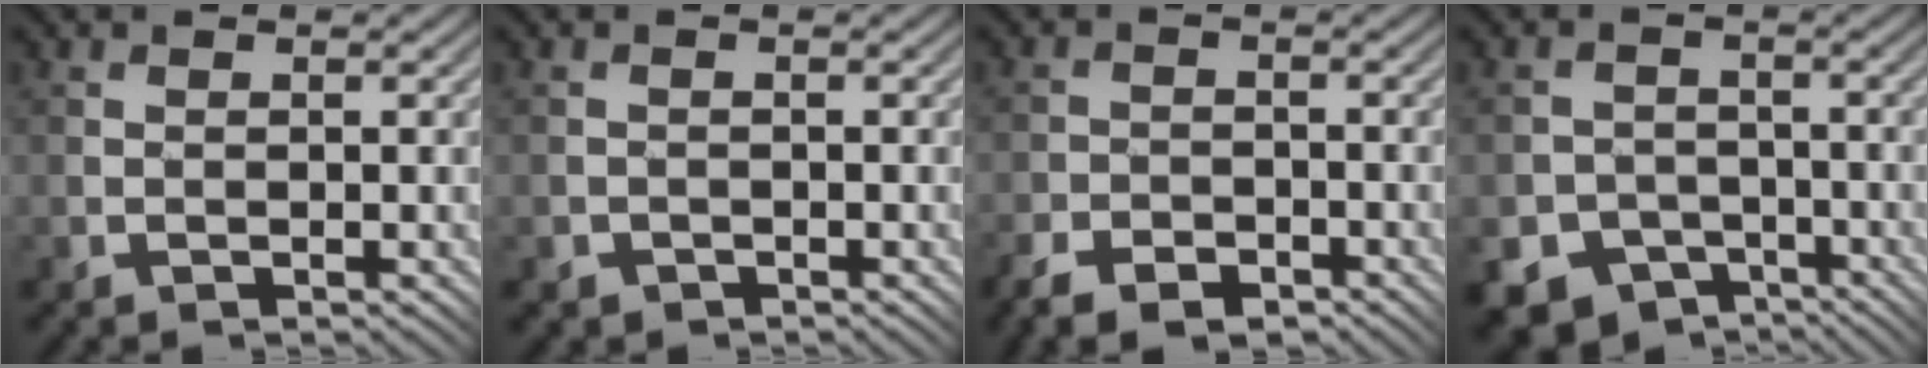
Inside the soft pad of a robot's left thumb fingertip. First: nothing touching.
{"total": 1.2, "force": [-0.8, 0.9, -0.2], "torque": [0.009, 0.004, -0.013]}
{"total": 4.7, "force": [-3.5, 2.2, 2.3], "torque": [-0.045, -0.002, -0.065]}
{"total": 7.5, "force": [-5.3, 5.1, 1.5], "torque": [-0.027, -0.008, -0.090]}